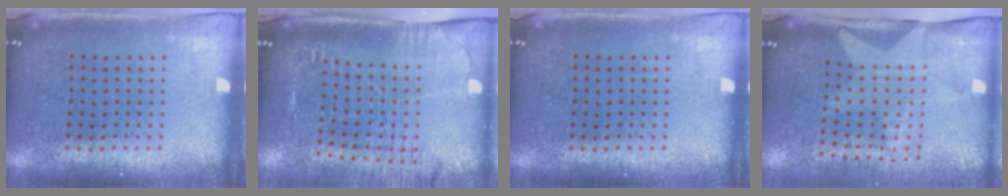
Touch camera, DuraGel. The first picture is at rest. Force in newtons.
{"total": 1.9, "press": 1.8, "slide": 0.8}
{"total": 0.0}
{"total": 2.0, "press": 1.5, "slide": 1.3}